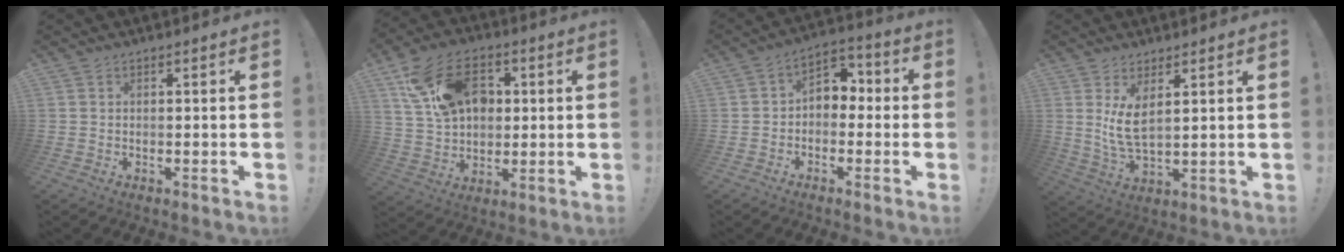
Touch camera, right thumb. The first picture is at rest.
{"total": 18.3, "force": [6.4, 13.2, 10.9], "torque": [-0.175, -0.011, 0.124]}
{"total": 5.8, "force": [-1.4, 4.9, 2.9], "torque": [-0.036, 0.016, -0.021]}
{"total": 7.7, "force": [3.4, 2.7, 6.4], "torque": [-0.122, -0.025, 0.058]}